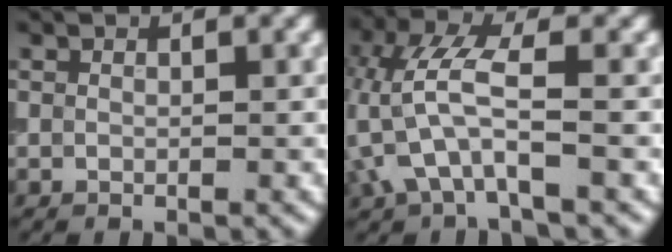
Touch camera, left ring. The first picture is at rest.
{"total": 5.5, "force": [-1.2, 2.4, 4.8], "torque": [-0.117, 0.011, -0.026]}